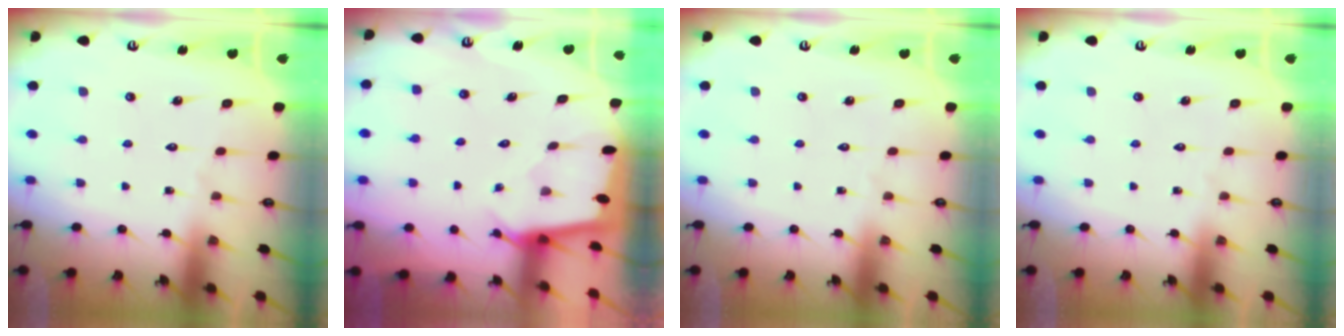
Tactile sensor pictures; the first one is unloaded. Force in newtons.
{"total": 1.6, "press": 1.6, "slide": 0.2}
{"total": 0.0}
{"total": 0.0}